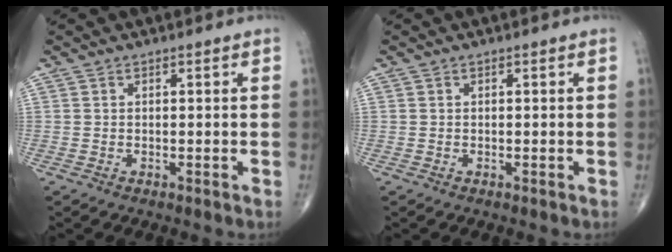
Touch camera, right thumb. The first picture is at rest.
{"total": 0.0}